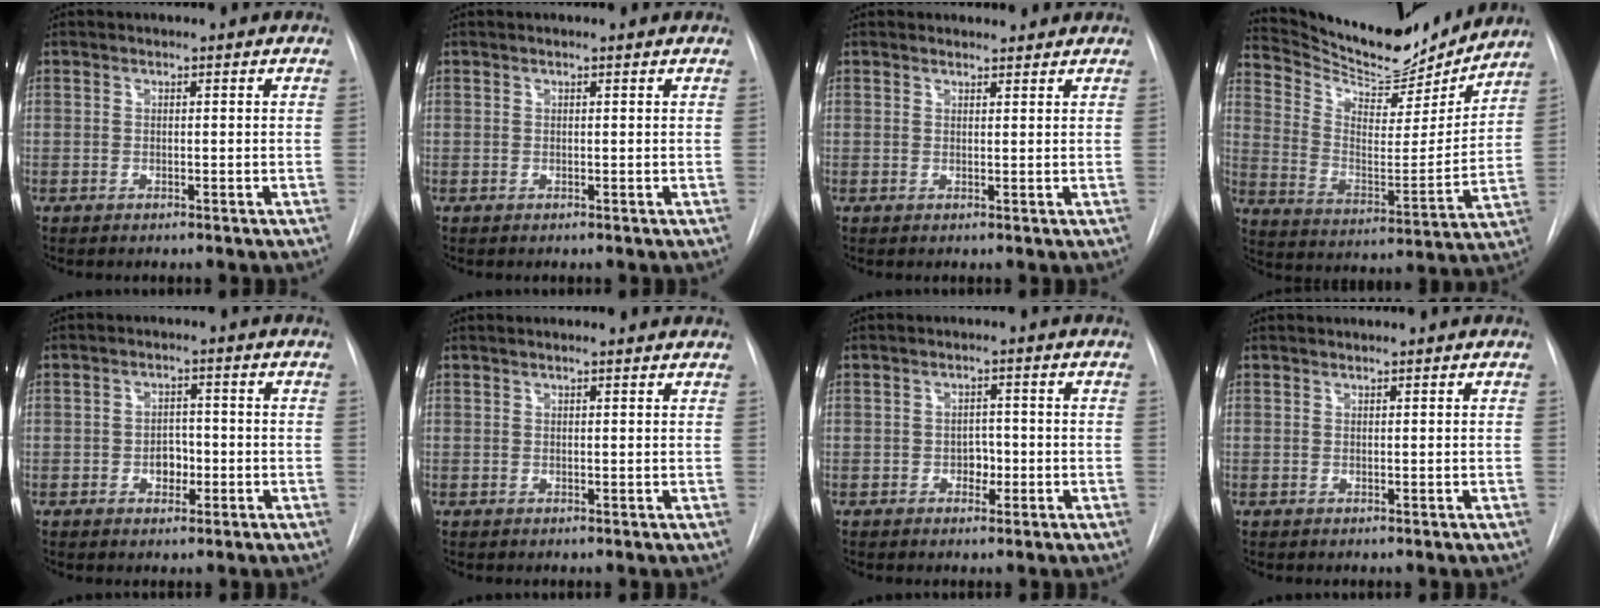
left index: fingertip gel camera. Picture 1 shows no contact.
{"total": 0.7, "force": [0.6, 0.0, 0.2], "torque": [-0.009, 0.008, 0.010]}
{"total": 2.4, "force": [2.3, 0.7, 0.1], "torque": [-0.005, 0.009, 0.029]}
{"total": 19.0, "force": [18.1, 3.9, 4.6], "torque": [-0.087, -0.029, 0.280]}
{"total": 3.1, "force": [-0.9, 2.2, 2.0], "torque": [-0.023, 0.007, -0.012]}
{"total": 4.0, "force": [3.8, 0.4, 1.3], "torque": [-0.019, 0.020, 0.038]}
{"total": 2.2, "force": [-0.7, 1.6, 1.4], "torque": [-0.014, 0.007, -0.009]}
{"total": 0.9, "force": [0.9, 0.0, 0.2], "torque": [-0.003, 0.014, 0.018]}